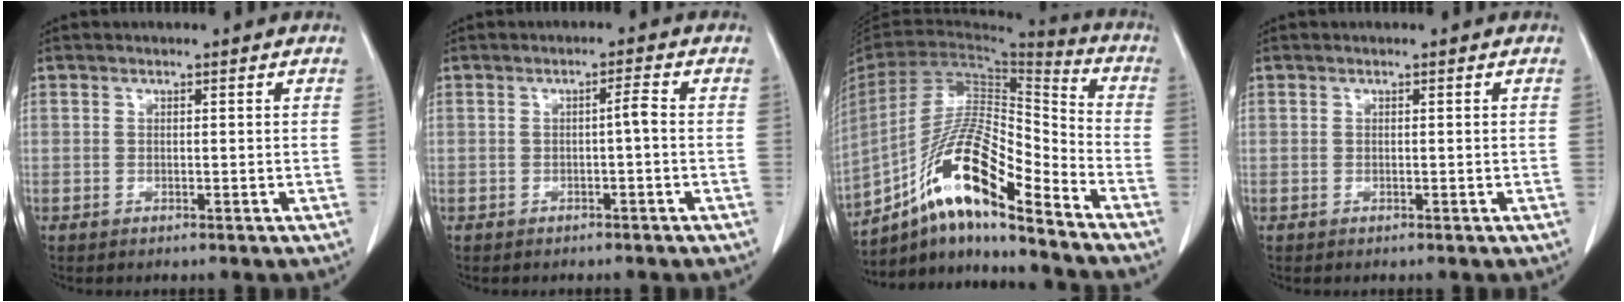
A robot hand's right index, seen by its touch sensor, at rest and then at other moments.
{"total": 1.7, "force": [-0.3, 0.0, 1.6], "torque": [-0.025, 0.003, -0.005]}
{"total": 17.8, "force": [-11.4, 2.5, 13.5], "torque": [-0.268, 0.001, -0.205]}
{"total": 0.0}